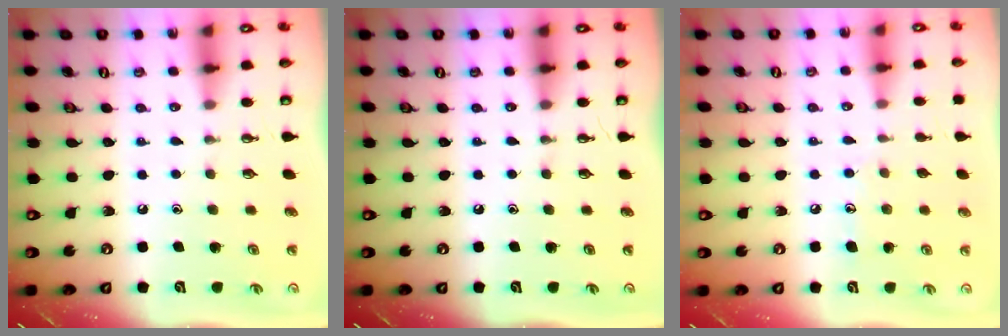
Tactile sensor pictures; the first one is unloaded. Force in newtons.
{"total": 0.0}
{"total": 6.5, "press": 6.5, "slide": 0.6}